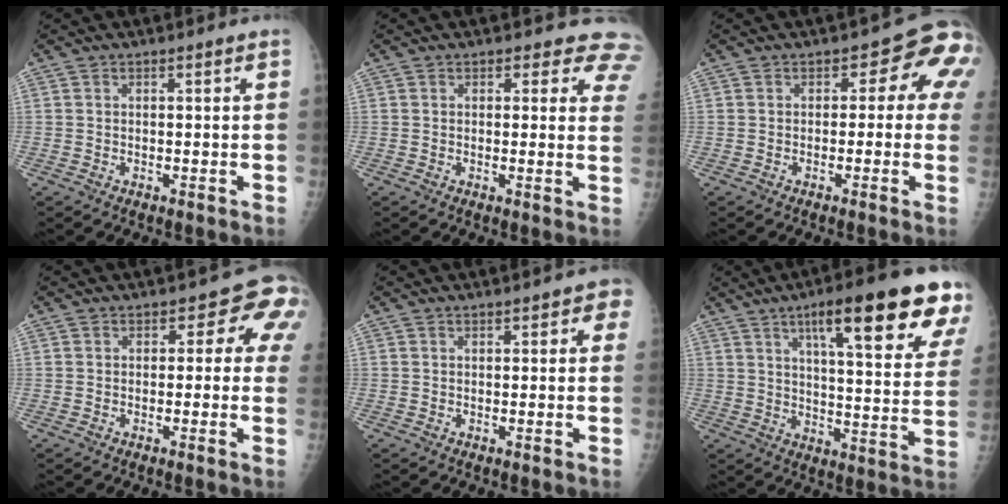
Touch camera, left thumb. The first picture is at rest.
{"total": 7.2, "force": [6.0, 3.5, 1.7], "torque": [0.034, -0.021, 0.038]}
{"total": 6.7, "force": [0.7, 4.3, 5.1], "torque": [-0.013, 0.009, -0.008]}
{"total": 5.5, "force": [1.3, 3.7, 3.8], "torque": [0.003, 0.006, -0.003]}
{"total": 2.5, "force": [1.0, 1.4, 1.8], "torque": [0.001, 0.003, 0.007]}
{"total": 22.9, "force": [12.9, 4.8, 18.3], "torque": [-0.230, -0.035, 0.176]}